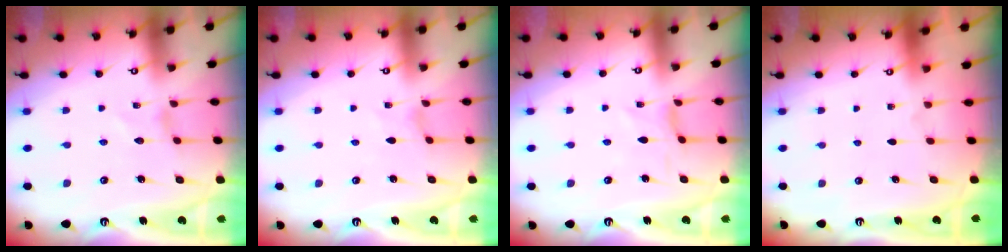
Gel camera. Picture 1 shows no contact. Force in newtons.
{"total": 0.0}
{"total": 0.7, "press": 0.6, "slide": 0.3}
{"total": 0.0}